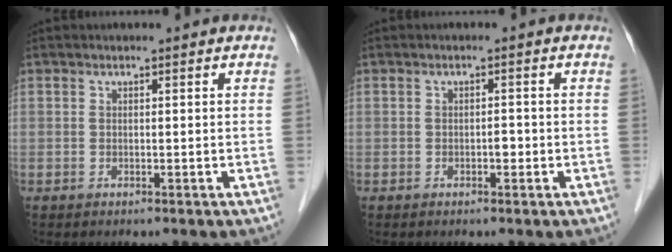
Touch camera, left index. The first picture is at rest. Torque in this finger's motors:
{"motor_torque": [-0.09, 0.04, -0.01, 0.01]}